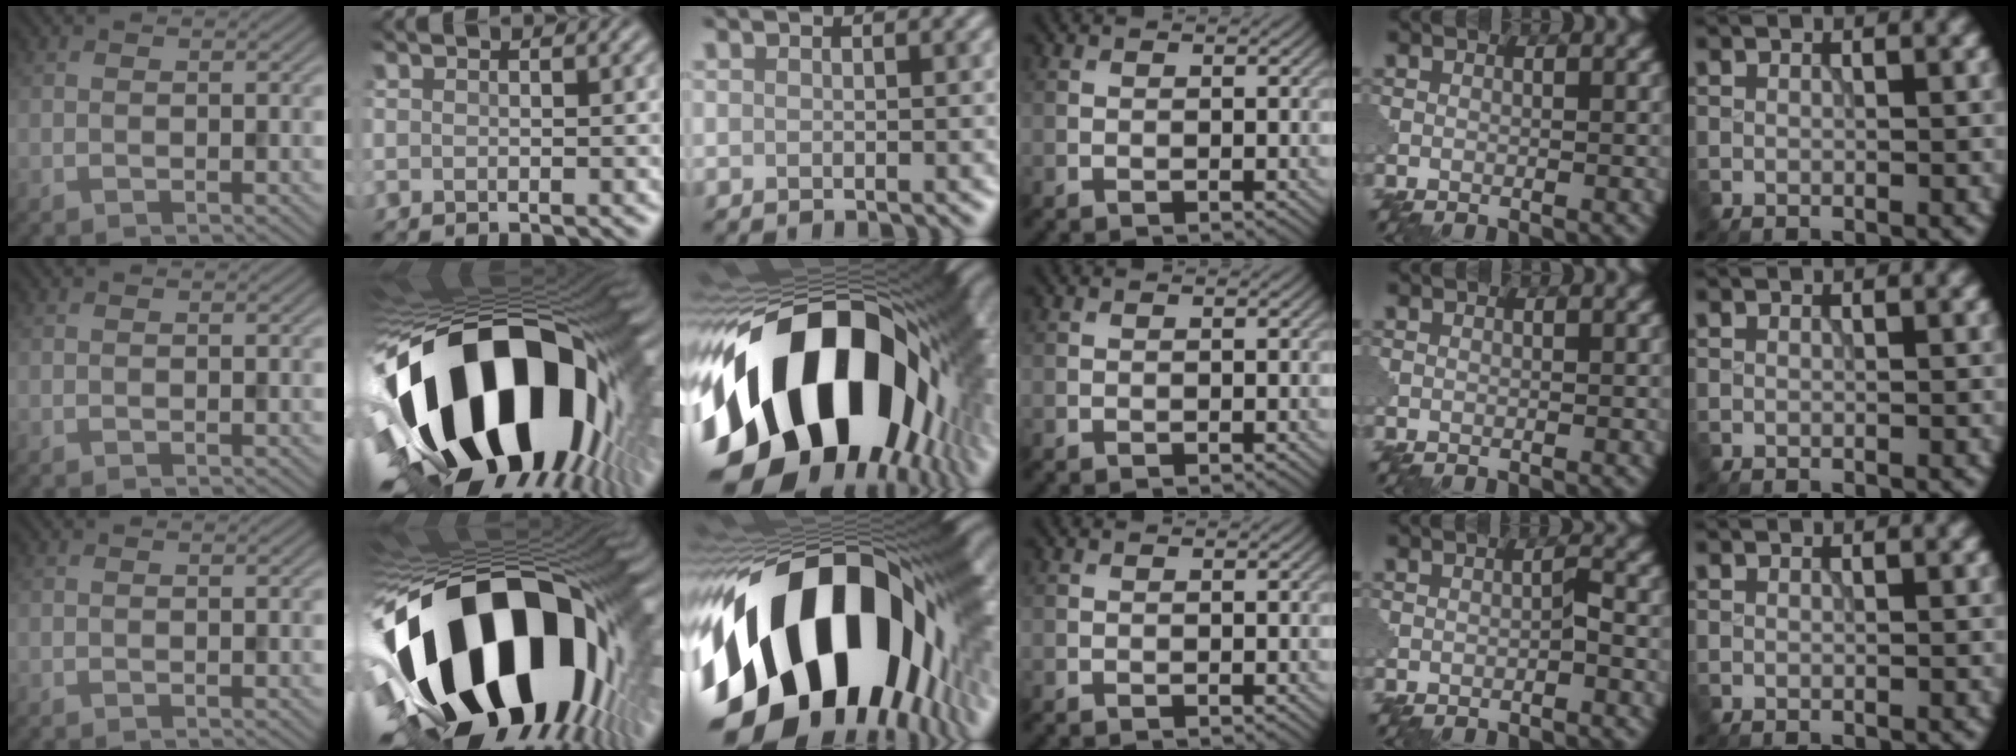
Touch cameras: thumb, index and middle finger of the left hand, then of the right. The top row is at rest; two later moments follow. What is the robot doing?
{"motion": "disassemble", "object": "puzzle pieces"}